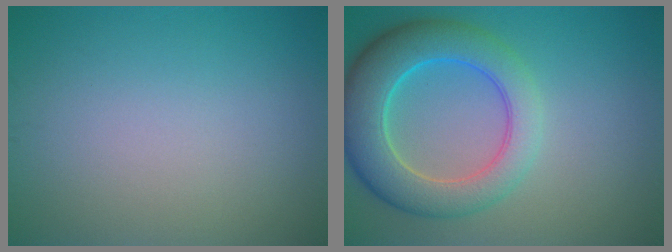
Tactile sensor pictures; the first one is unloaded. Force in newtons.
{"total": 7.8, "press": 7.8, "slide": 0.3}